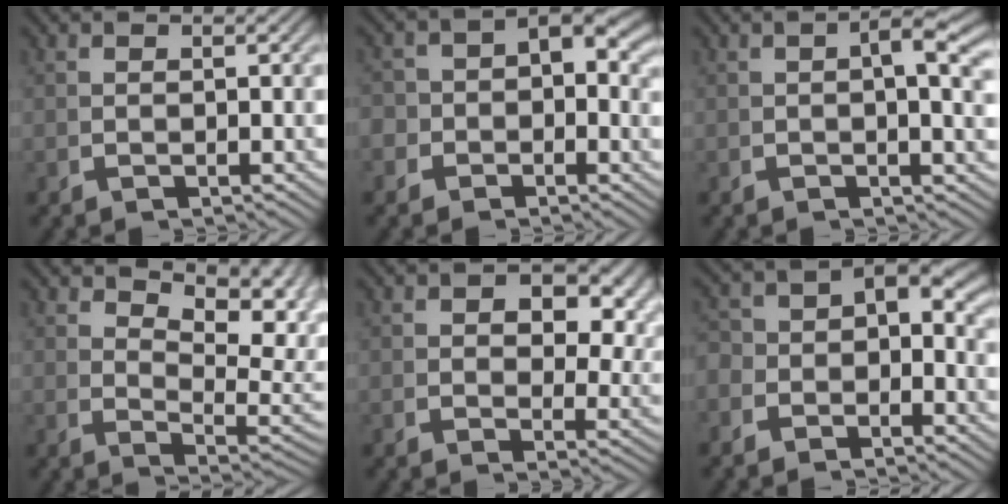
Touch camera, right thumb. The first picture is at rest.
{"total": 5.0, "force": [-0.6, 4.2, 2.6], "torque": [-0.040, -0.009, -0.014]}
{"total": 3.4, "force": [0.9, 0.8, 3.2], "torque": [-0.037, 0.010, 0.008]}
{"total": 7.2, "force": [1.6, 4.0, 5.8], "torque": [-0.087, -0.022, 0.043]}
{"total": 6.4, "force": [1.7, 4.1, 4.6], "torque": [-0.055, -0.011, 0.026]}
{"total": 5.0, "force": [-0.8, 3.8, 3.2], "torque": [-0.050, -0.012, -0.011]}